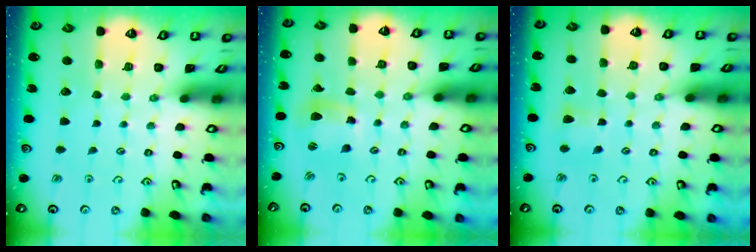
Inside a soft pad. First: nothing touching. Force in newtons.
{"total": 8.1, "press": 8.0, "slide": 1.0}
{"total": 3.4, "press": 3.3, "slide": 0.5}